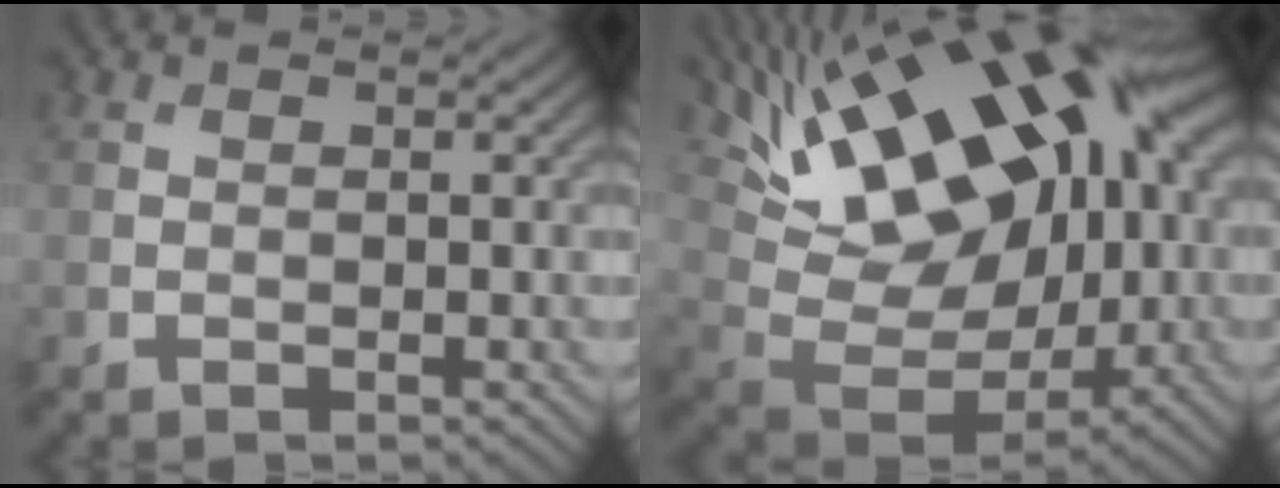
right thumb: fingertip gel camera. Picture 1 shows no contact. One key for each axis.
{"total": 20.9, "fx": 6.9, "fy": 10.7, "fz": 16.6, "tx": -0.294, "ty": 0.047, "tz": 0.110}